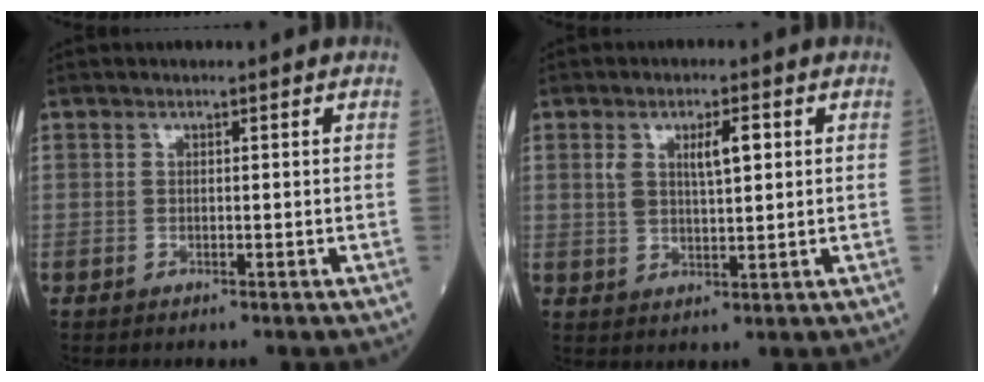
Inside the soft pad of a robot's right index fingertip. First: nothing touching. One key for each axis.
{"total": 5.0, "fx": 1.7, "fy": 1.5, "fz": 4.5, "tx": -0.082, "ty": 0.006, "tz": 0.033}